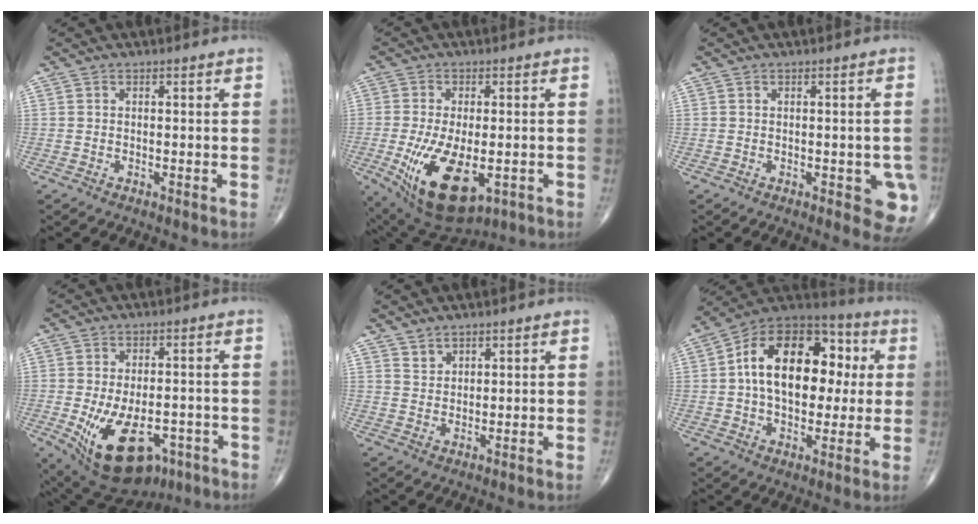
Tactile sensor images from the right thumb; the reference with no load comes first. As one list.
[{"total": 15.5, "force": [-4.5, 7.7, 12.7], "torque": [-0.237, -0.014, -0.052]}, {"total": 6.2, "force": [-1.8, 2.5, 5.4], "torque": [-0.031, -0.005, -0.020]}, {"total": 16.7, "force": [-6.4, 9.4, 12.3], "torque": [-0.208, 0.000, -0.078]}, {"total": 2.5, "force": [2.1, 1.3, 0.5], "torque": [0.006, -0.017, 0.037]}, {"total": 22.1, "force": [2.9, 13.7, 17.1], "torque": [-0.243, 0.025, 0.038]}]